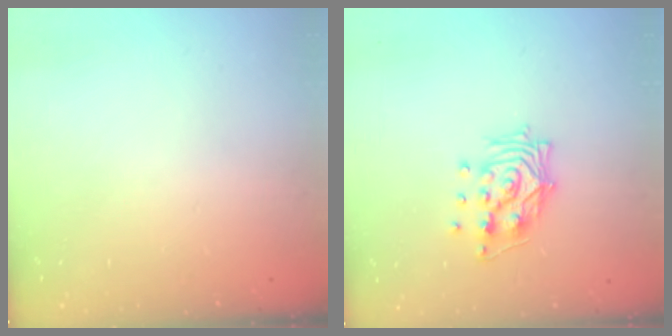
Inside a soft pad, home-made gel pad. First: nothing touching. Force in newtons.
{"total": 13.1, "press": 13.0, "slide": 1.2}